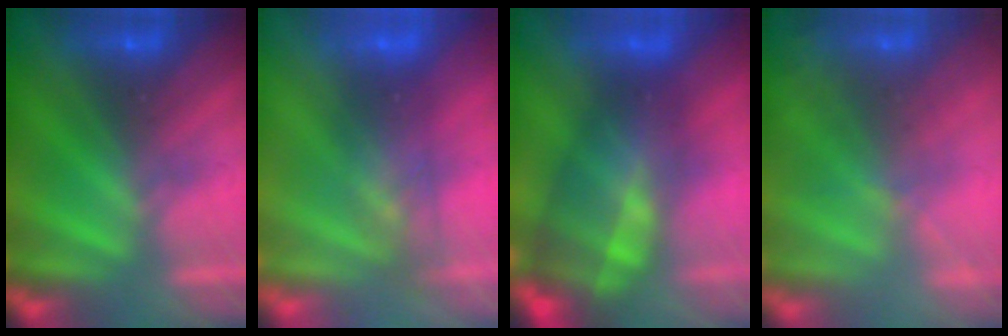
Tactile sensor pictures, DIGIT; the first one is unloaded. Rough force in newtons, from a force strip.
{"total": 2.8}
{"total": 9.4}
{"total": 7.8}